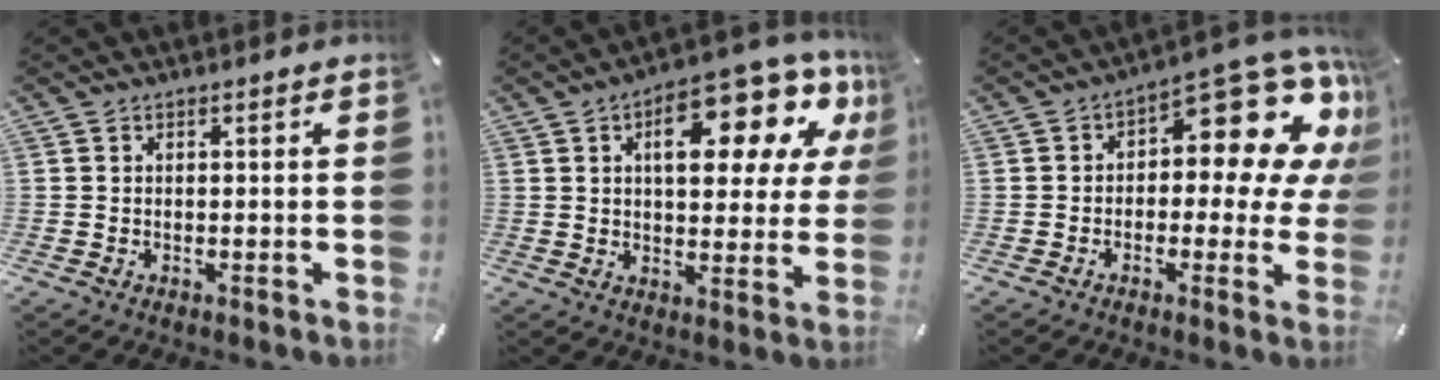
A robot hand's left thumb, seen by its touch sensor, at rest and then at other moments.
{"total": 19.0, "force": [9.4, 8.6, 14.2], "torque": [-0.187, -0.054, 0.146]}
{"total": 12.8, "force": [6.5, 5.4, 9.6], "torque": [-0.124, -0.068, 0.103]}